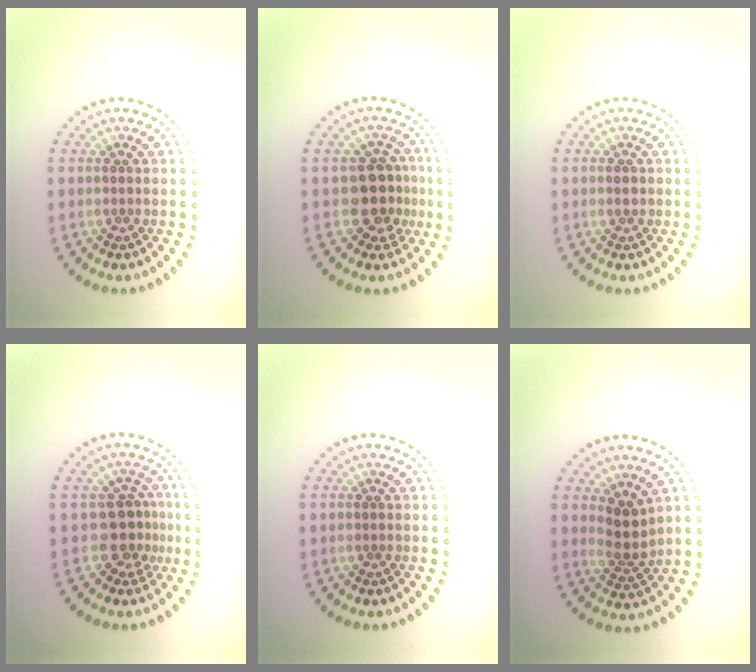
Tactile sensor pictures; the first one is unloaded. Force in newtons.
{"total": 3.9, "press": 3.5, "slide": 1.7}
{"total": 1.0, "press": 1.0, "slide": 0.1}
{"total": 2.8, "press": 2.0, "slide": 1.9}
{"total": 0.0}
{"total": 2.5, "press": 2.0, "slide": 1.5}